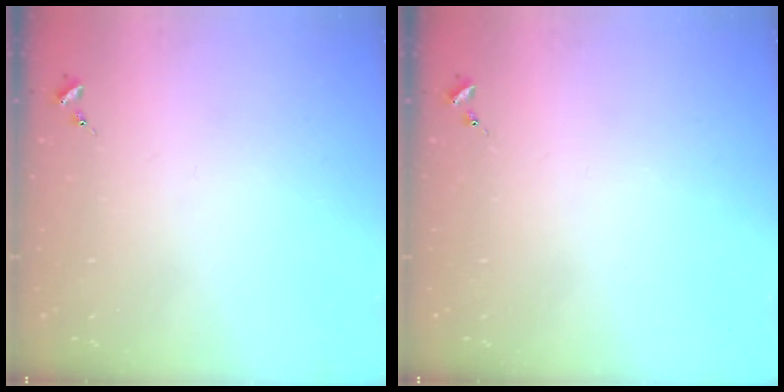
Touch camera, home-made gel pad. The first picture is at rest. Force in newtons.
{"total": 0.0}